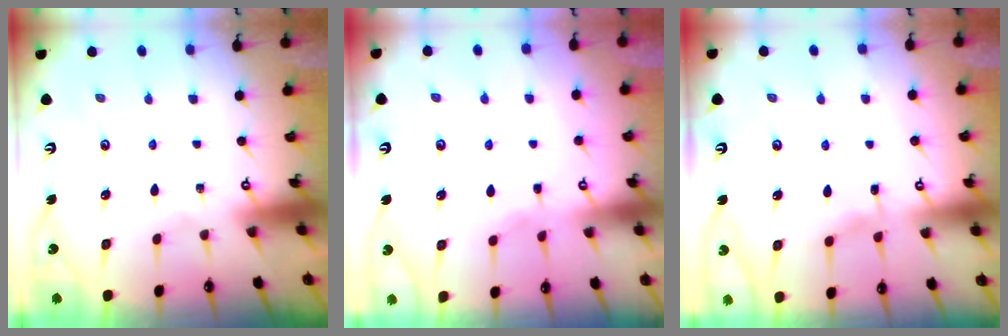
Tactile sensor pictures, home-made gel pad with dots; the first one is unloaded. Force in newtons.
{"total": 1.5, "press": 1.5, "slide": 0.4}
{"total": 5.0, "press": 5.0, "slide": 0.4}